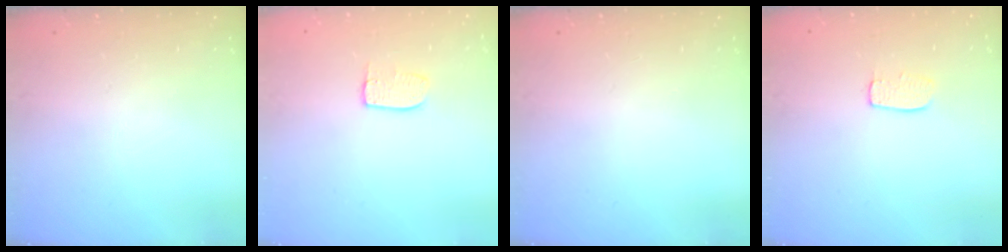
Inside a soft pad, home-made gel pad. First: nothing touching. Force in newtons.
{"total": 5.4, "press": 5.4, "slide": 0.3}
{"total": 0.0}
{"total": 5.2, "press": 5.2, "slide": 0.3}